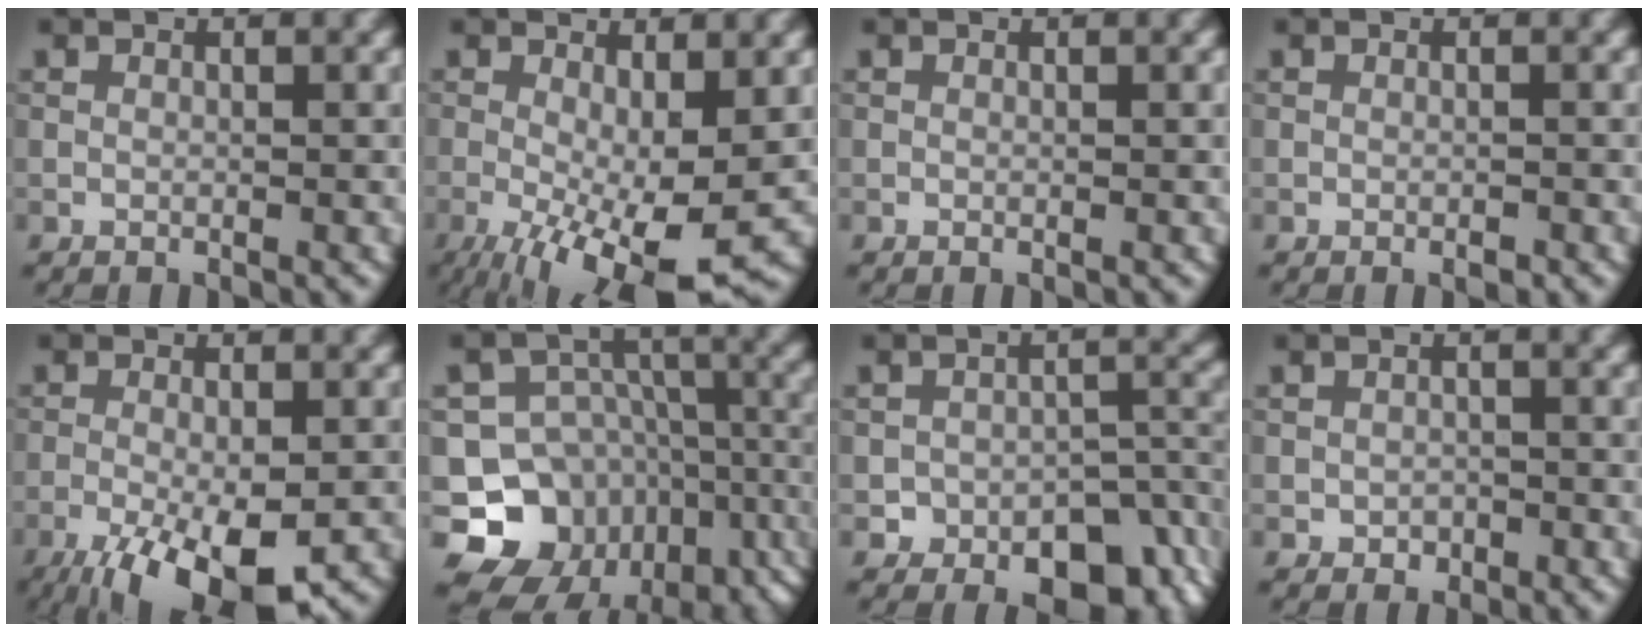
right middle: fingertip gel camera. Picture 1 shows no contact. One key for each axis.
{"total": 9.5, "fx": -2.7, "fy": 3.1, "fz": 8.6, "tx": -0.155, "ty": -0.021, "tz": -0.036}
{"total": 0.0}
{"total": 0.8, "fx": -0.4, "fy": 0.3, "fz": 0.6, "tx": -0.007, "ty": -0.001, "tz": -0.005}
{"total": 9.3, "fx": -5.0, "fy": 2.9, "fz": 7.3, "tx": -0.131, "ty": -0.022, "tz": -0.079}
{"total": 13.6, "fx": -6.3, "fy": 10.3, "fz": 6.2, "tx": -0.119, "ty": -0.013, "tz": -0.088}
{"total": 8.2, "fx": -4.3, "fy": 4.9, "fz": 4.9, "tx": -0.051, "ty": -0.015, "tz": -0.064}
{"total": 1.4, "fx": -0.6, "fy": 1.2, "fz": 0.6, "tx": -0.008, "ty": -0.004, "tz": -0.012}